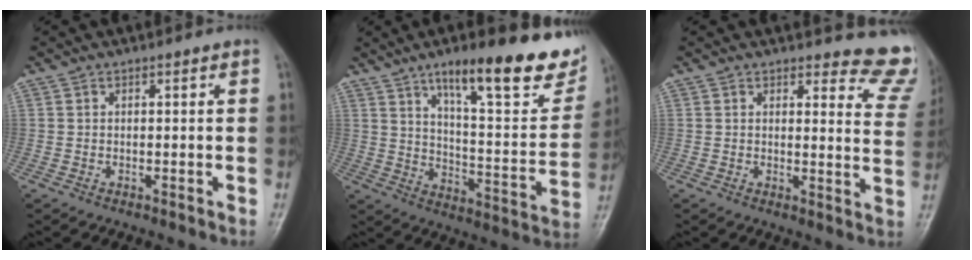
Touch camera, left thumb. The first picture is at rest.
{"total": 23.9, "force": [14.9, 6.3, 17.6], "torque": [-0.203, -0.058, 0.225]}
{"total": 10.4, "force": [10.0, 2.7, 1.3], "torque": [0.033, -0.098, 0.076]}